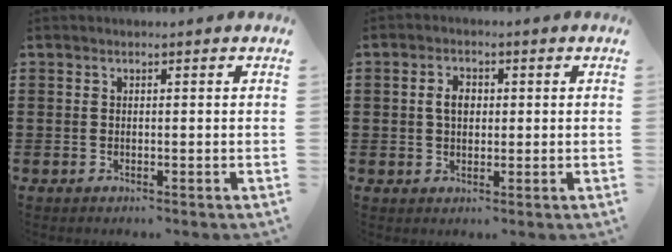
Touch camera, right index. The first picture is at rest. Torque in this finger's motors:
{"motor_torque": [0.52, 0.32, 0.34, 0.09]}